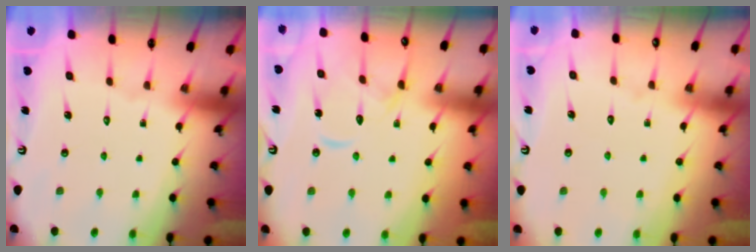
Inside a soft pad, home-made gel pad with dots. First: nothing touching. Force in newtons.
{"total": 11.6, "press": 11.6, "slide": 1.0}
{"total": 2.6, "press": 2.6, "slide": 0.2}